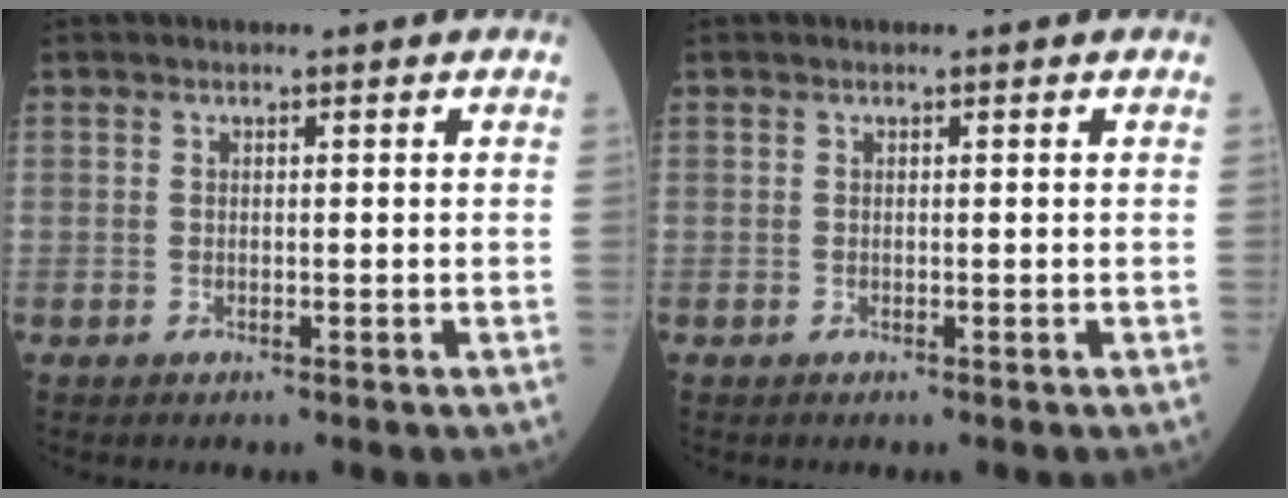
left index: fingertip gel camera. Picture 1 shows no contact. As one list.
[{"total": 0.0}]